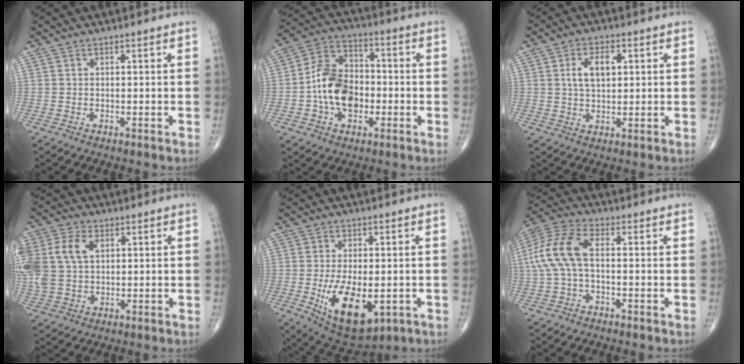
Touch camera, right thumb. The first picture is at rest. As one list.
[{"total": 13.5, "force": [-2.3, 9.5, 9.3], "torque": [-0.141, 0.032, -0.049]}, {"total": 6.6, "force": [1.6, 3.8, 5.2], "torque": [-0.085, 0.003, 0.028]}, {"total": 15.2, "force": [3.3, 10.7, 10.3], "torque": [-0.260, 0.013, 0.066]}, {"total": 13.6, "force": [-3.4, 6.9, 11.3], "torque": [-0.181, -0.012, -0.035]}, {"total": 11.0, "force": [0.0, 5.6, 9.4], "torque": [-0.218, 0.031, -0.006]}]